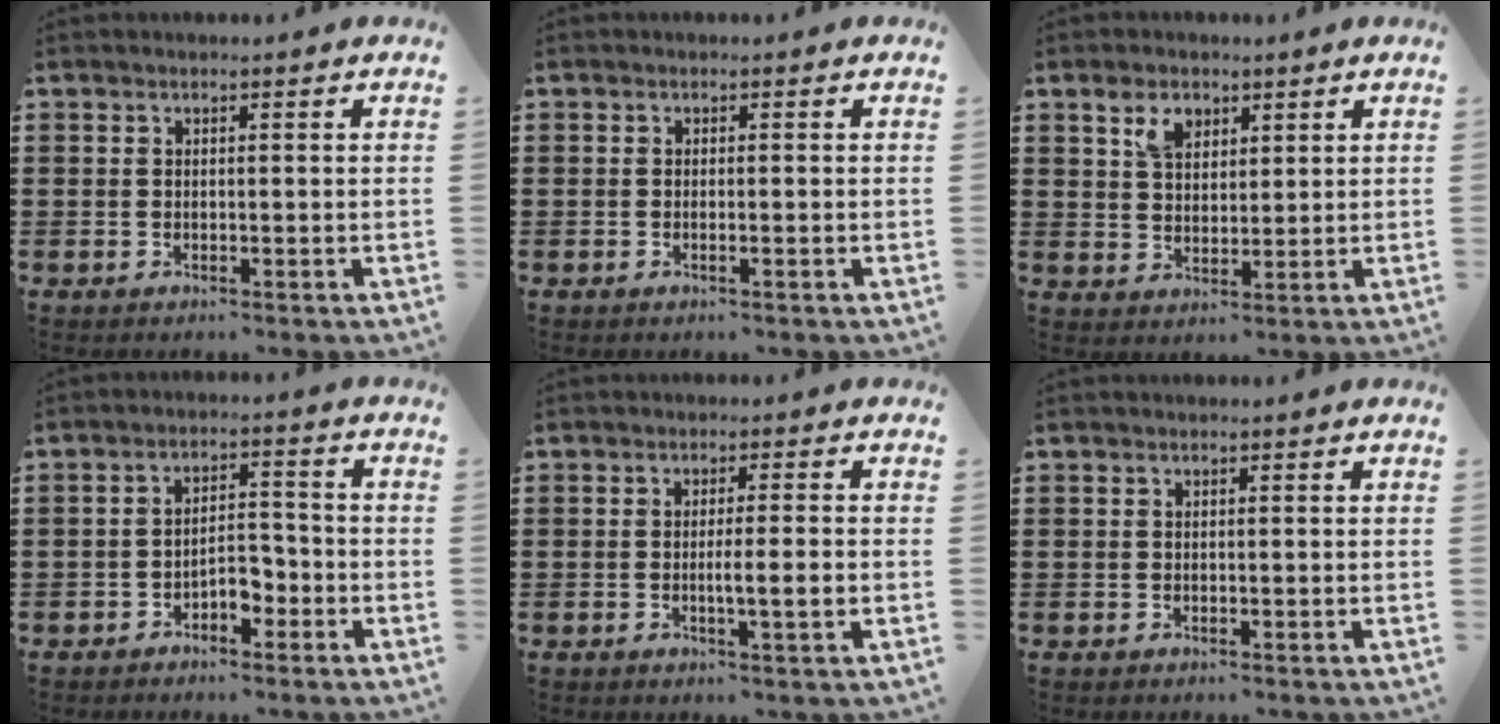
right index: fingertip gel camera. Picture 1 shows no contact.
{"total": 0.6, "force": [-0.3, -0.1, 0.5], "torque": [-0.010, -0.003, -0.005]}
{"total": 4.4, "force": [2.7, 2.5, 2.3], "torque": [-0.056, 0.007, 0.050]}
{"total": 4.1, "force": [-2.4, 2.0, 2.8], "torque": [-0.049, 0.009, -0.046]}
{"total": 3.6, "force": [-0.7, -0.1, 3.5], "torque": [-0.059, -0.006, -0.016]}
{"total": 0.0}